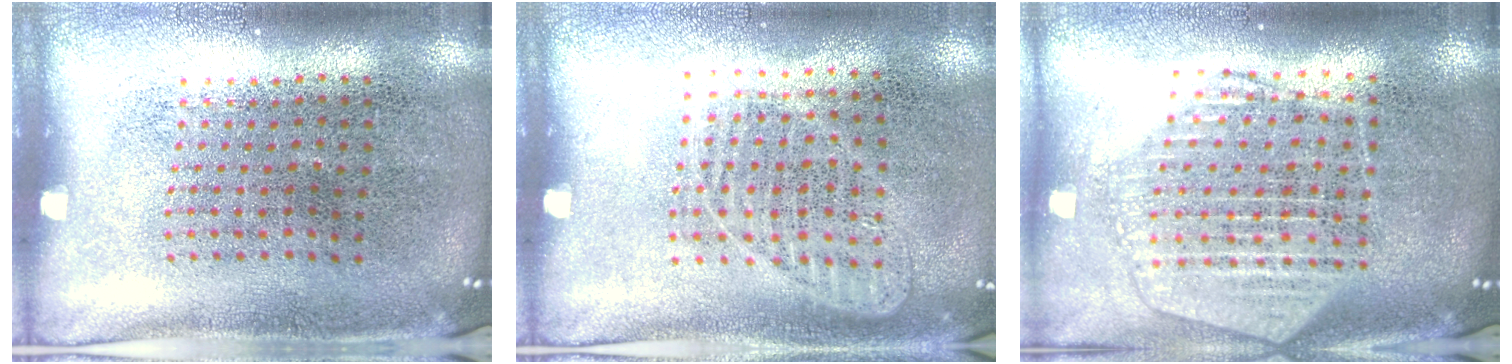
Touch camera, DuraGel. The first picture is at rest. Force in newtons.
{"total": 1.0, "press": 0.9, "slide": 0.3}
{"total": 2.0, "press": 1.8, "slide": 0.8}